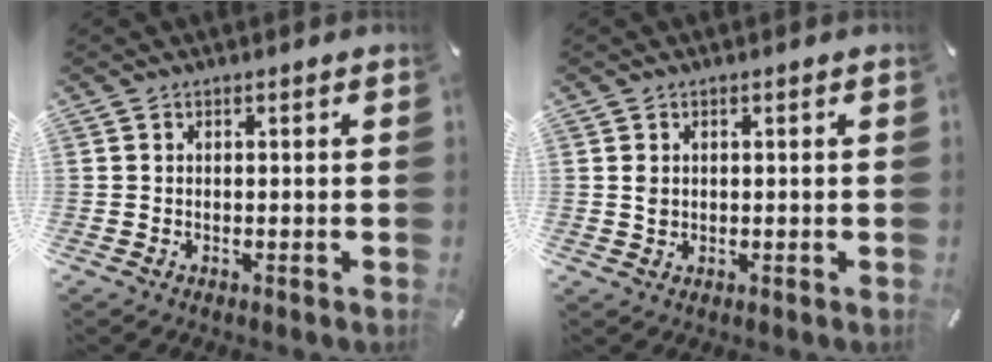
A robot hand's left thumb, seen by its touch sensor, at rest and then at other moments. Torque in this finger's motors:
{"motor_torque": [-0.11, 0.06, 0.12, -0.18, 0.02]}